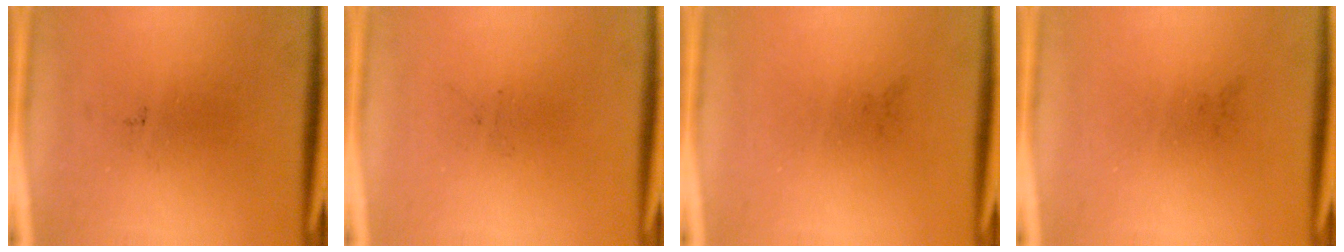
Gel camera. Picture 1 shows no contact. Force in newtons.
{"total": 0.0}
{"total": 0.0}
{"total": 0.0}